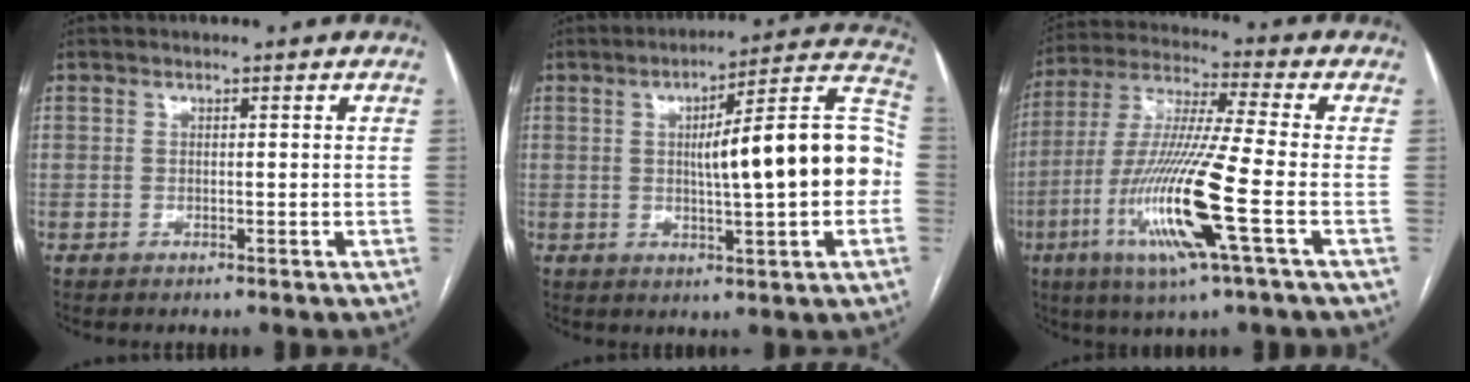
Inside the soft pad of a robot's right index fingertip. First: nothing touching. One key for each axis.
{"total": 16.9, "fx": -0.2, "fy": 2.0, "fz": 16.8, "tx": -0.233, "ty": 0.037, "tz": -0.003}
{"total": 16.7, "fx": -5.5, "fy": -0.3, "fz": 15.8, "tx": -0.330, "ty": -0.020, "tz": -0.107}